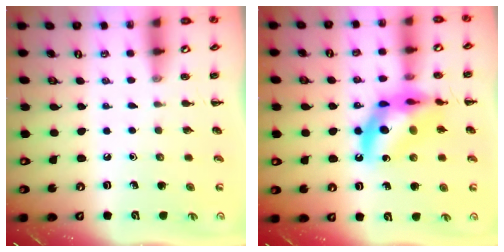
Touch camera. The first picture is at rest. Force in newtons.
{"total": 16.5, "press": 16.0, "slide": 3.7}